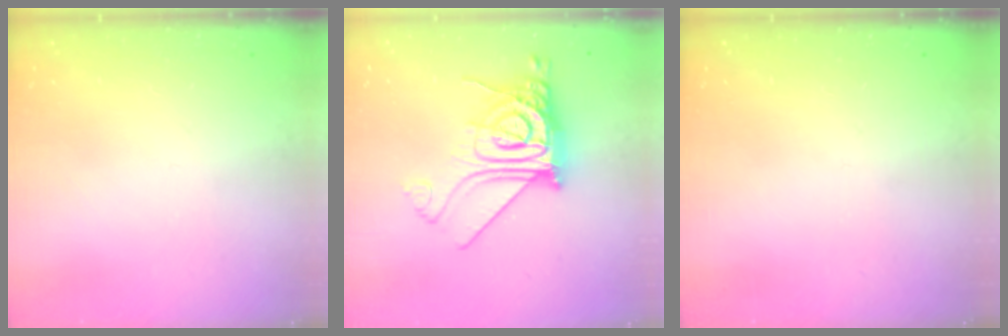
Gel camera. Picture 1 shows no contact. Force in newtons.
{"total": 20.3, "press": 20.2, "slide": 2.3}
{"total": 0.0}